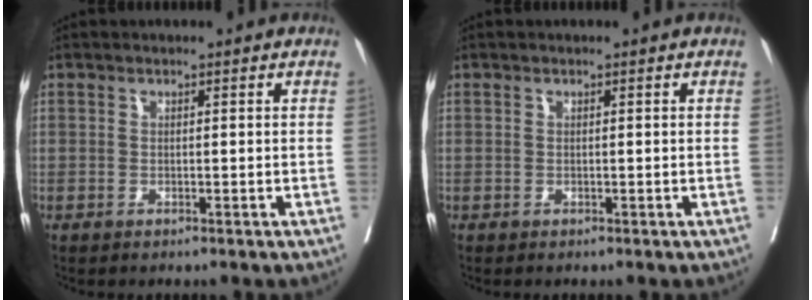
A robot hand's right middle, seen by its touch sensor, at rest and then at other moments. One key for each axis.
{"total": 0.0}